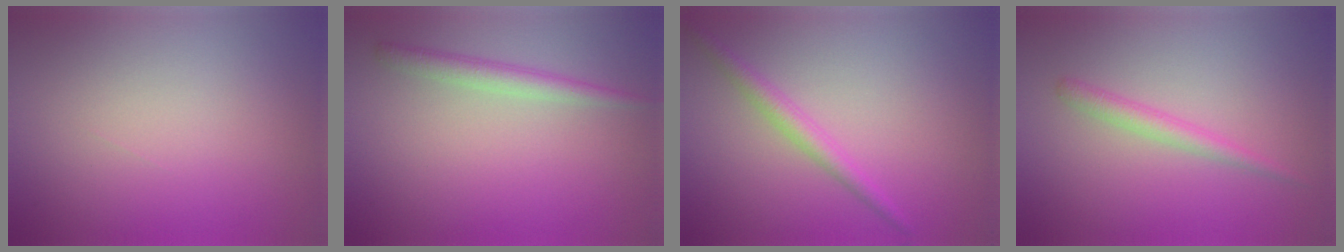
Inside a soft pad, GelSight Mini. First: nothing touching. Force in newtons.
{"total": 2.1, "press": 2.1, "slide": 0.1}
{"total": 2.1, "press": 2.1, "slide": 0.1}
{"total": 1.8, "press": 1.8, "slide": 0.0}